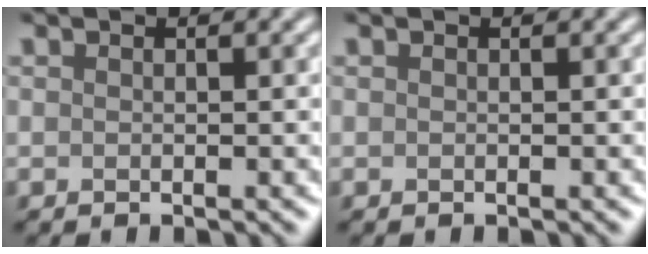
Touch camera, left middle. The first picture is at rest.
{"total": 0.0}